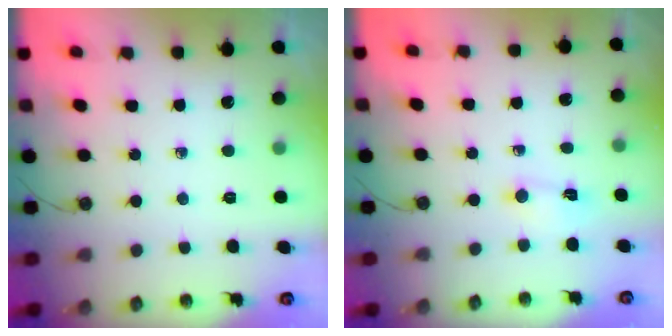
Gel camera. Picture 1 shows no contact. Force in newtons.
{"total": 2.0, "press": 2.0, "slide": 0.3}